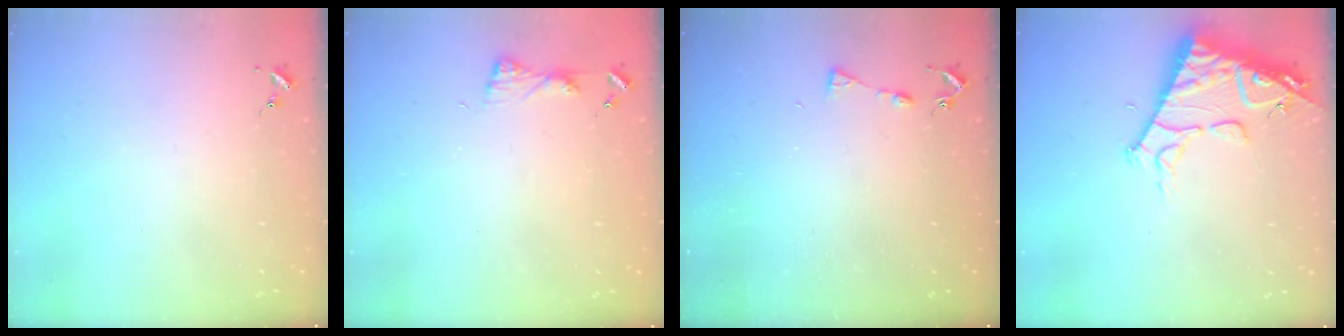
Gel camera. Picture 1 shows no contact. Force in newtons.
{"total": 5.0, "press": 4.9, "slide": 0.6}
{"total": 3.7, "press": 3.7, "slide": 0.5}
{"total": 13.9, "press": 13.8, "slide": 1.7}